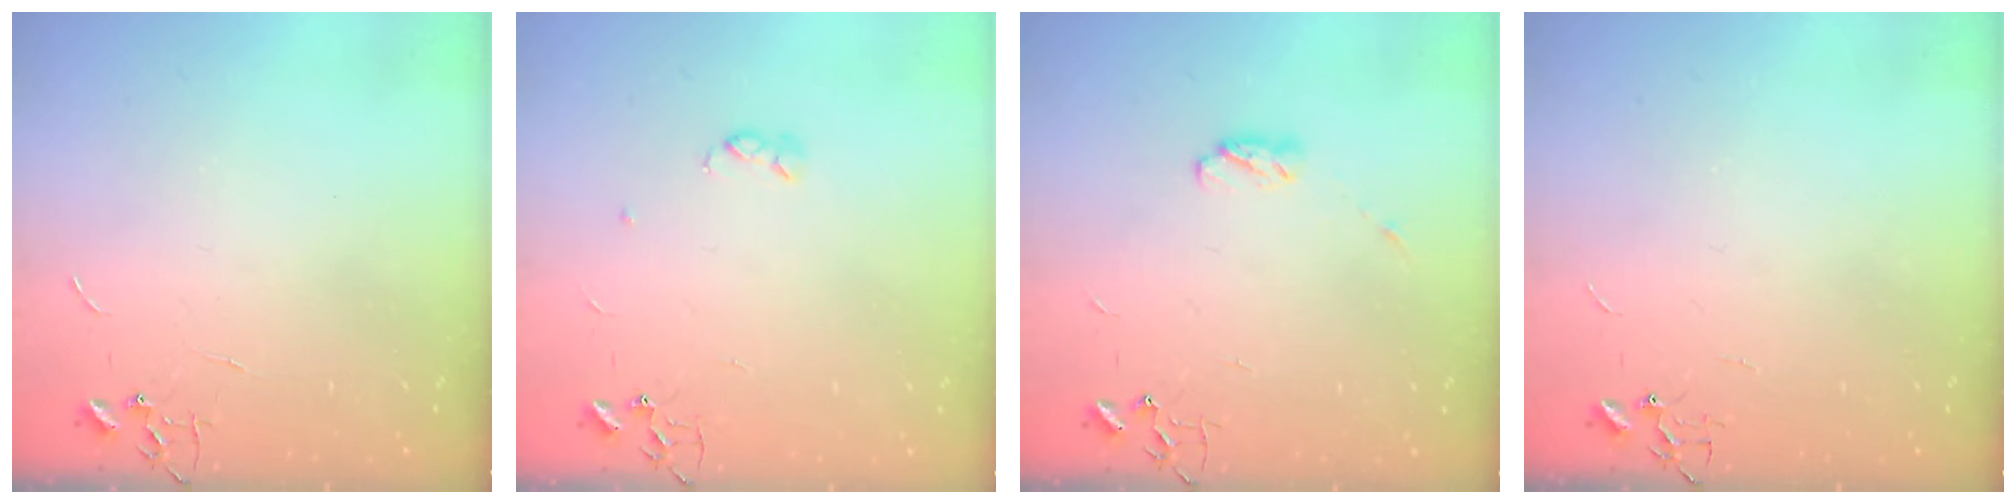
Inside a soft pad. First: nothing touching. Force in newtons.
{"total": 3.2, "press": 3.1, "slide": 0.6}
{"total": 4.2, "press": 4.2, "slide": 0.7}
{"total": 4.0, "press": 3.1, "slide": 2.5}